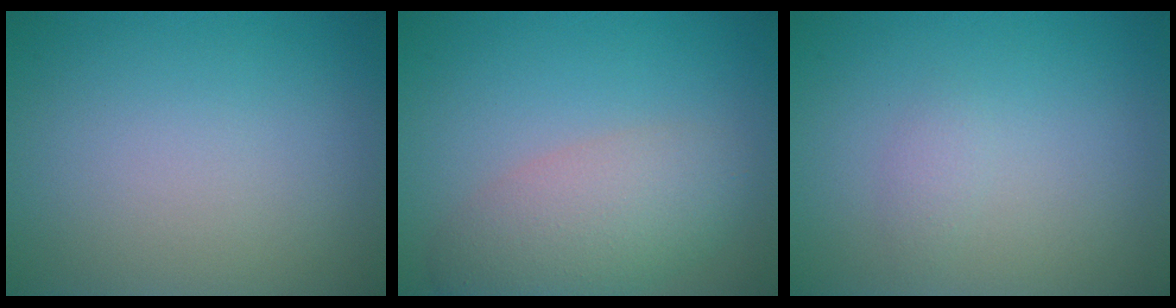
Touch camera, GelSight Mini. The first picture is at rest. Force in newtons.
{"total": 5.0, "press": 4.9, "slide": 0.4}
{"total": 0.9, "press": 0.9, "slide": 0.0}